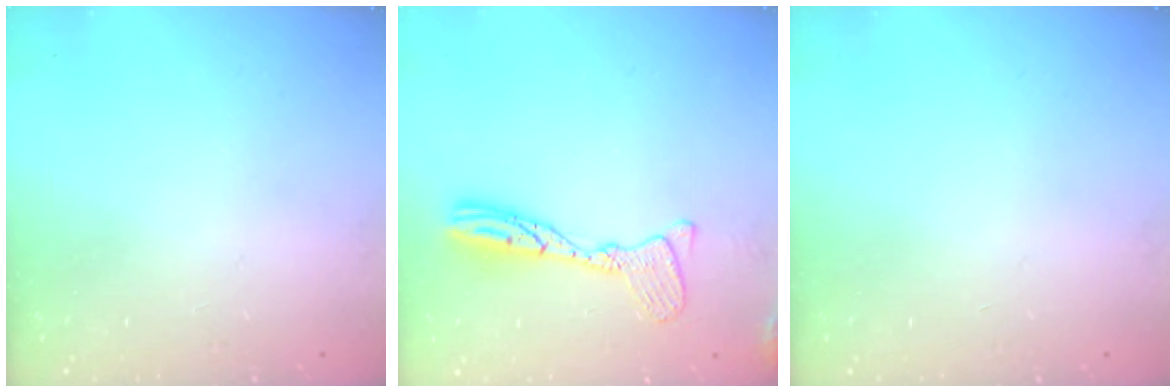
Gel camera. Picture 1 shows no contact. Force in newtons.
{"total": 13.5, "press": 13.4, "slide": 1.3}
{"total": 0.0}